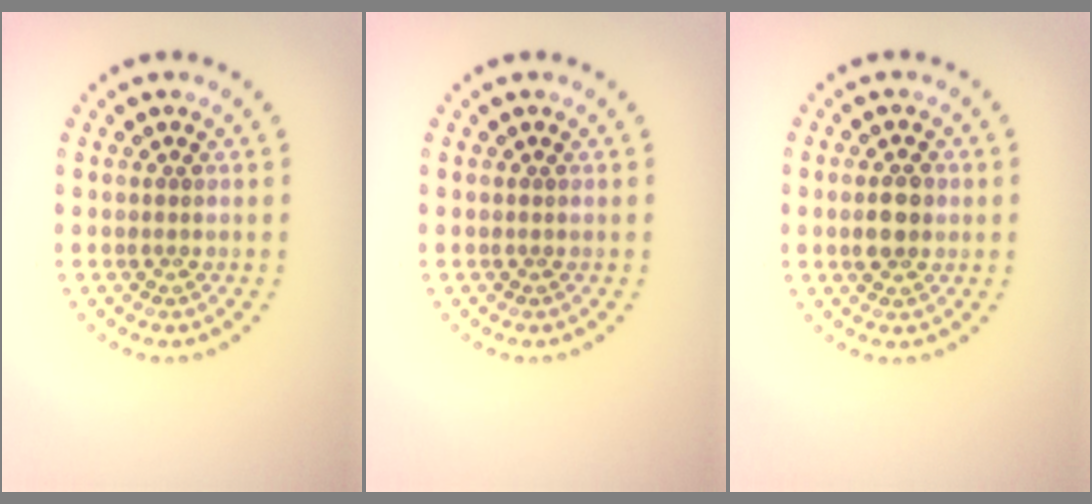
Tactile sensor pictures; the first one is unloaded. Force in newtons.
{"total": 0.0}
{"total": 2.8, "press": 2.8, "slide": 0.1}